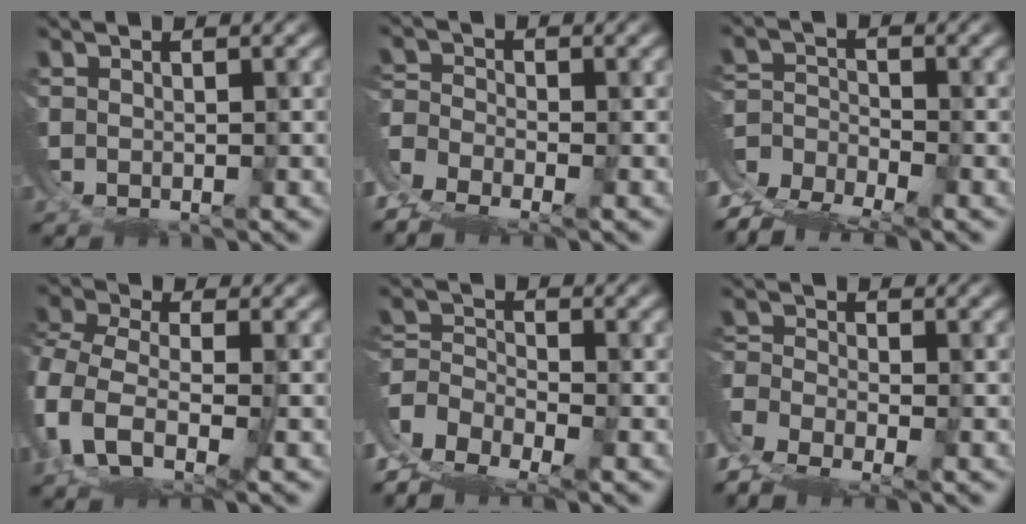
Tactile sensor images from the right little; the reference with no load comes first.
{"total": 6.5, "force": [-3.7, 4.7, 2.5], "torque": [-0.075, -0.034, -0.056]}
{"total": 7.9, "force": [-4.9, 5.4, 3.1], "torque": [-0.075, -0.043, -0.070]}
{"total": 8.2, "force": [-2.8, 6.1, 4.7], "torque": [-0.147, -0.053, -0.028]}
{"total": 11.5, "force": [-3.8, 9.9, 4.6], "torque": [-0.131, -0.048, -0.065]}
{"total": 7.1, "force": [-3.8, 5.0, 3.2], "torque": [-0.092, -0.039, -0.054]}